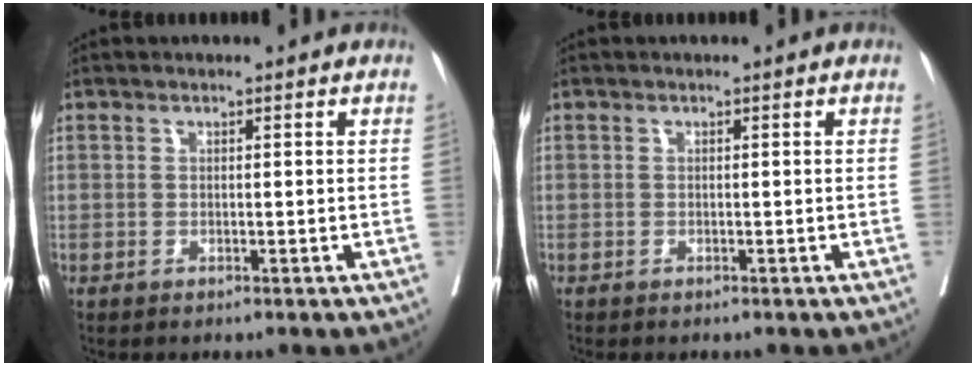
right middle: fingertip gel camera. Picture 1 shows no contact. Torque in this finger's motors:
{"motor_torque": [0.96, -1.18, 0.03, 0.01]}